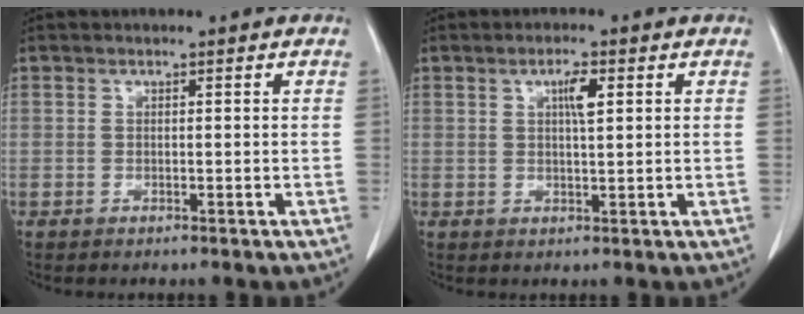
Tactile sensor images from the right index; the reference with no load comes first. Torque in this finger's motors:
{"motor_torque": [0.41, 0.16, 0.08, 0.05]}